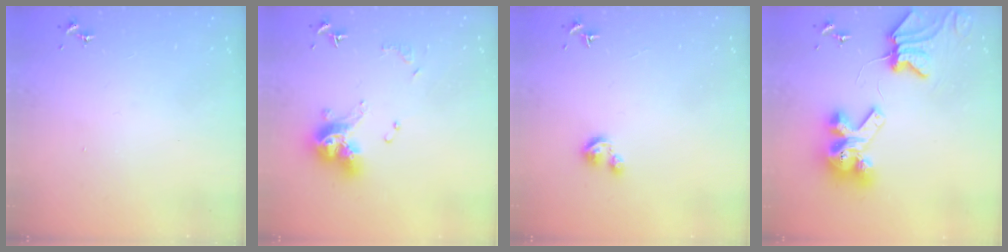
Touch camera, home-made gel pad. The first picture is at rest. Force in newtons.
{"total": 12.9, "press": 12.8, "slide": 1.4}
{"total": 3.2, "press": 3.2, "slide": 0.3}
{"total": 12.4, "press": 12.2, "slide": 1.7}